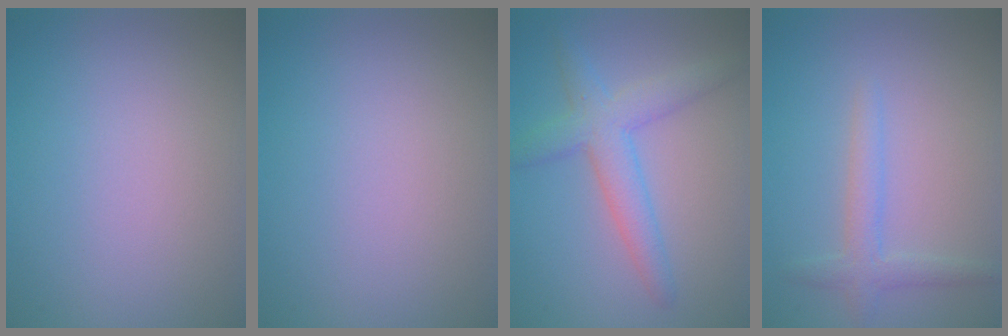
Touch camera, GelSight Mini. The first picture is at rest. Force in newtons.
{"total": 0.0}
{"total": 4.2, "press": 4.1, "slide": 0.3}
{"total": 2.1, "press": 2.1, "slide": 0.2}